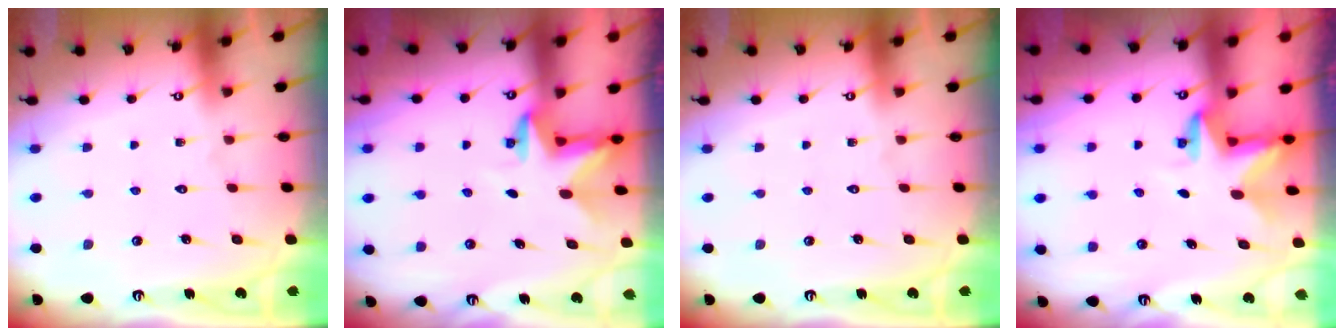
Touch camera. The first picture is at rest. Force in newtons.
{"total": 2.9, "press": 2.9, "slide": 0.1}
{"total": 0.0}
{"total": 2.9, "press": 2.9, "slide": 0.2}